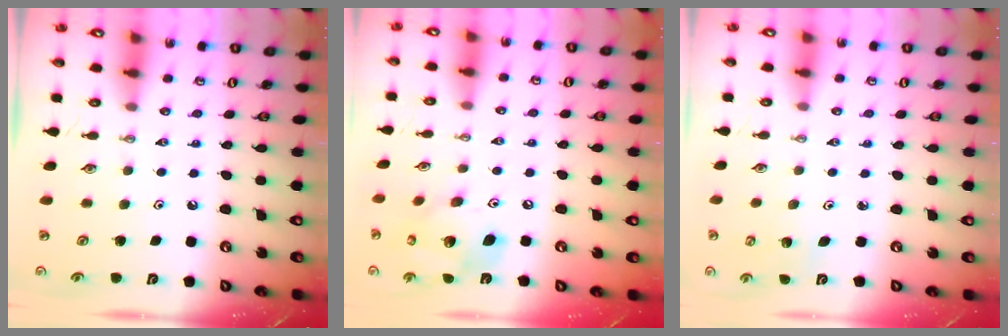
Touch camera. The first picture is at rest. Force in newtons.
{"total": 16.8, "press": 16.4, "slide": 3.3}
{"total": 1.0, "press": 1.0, "slide": 0.1}